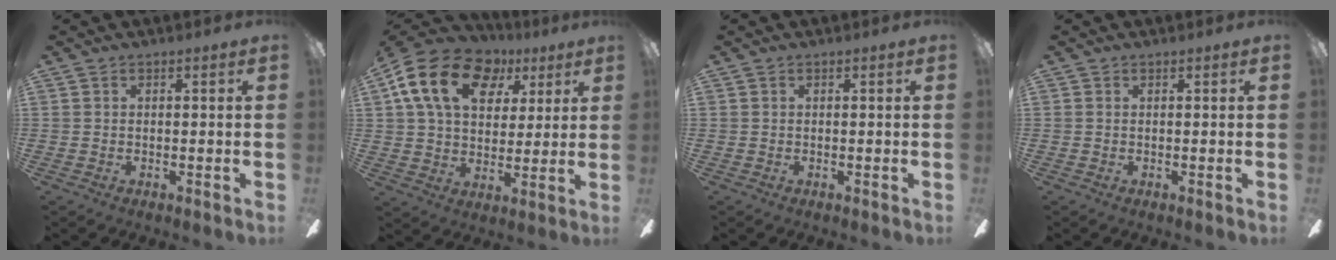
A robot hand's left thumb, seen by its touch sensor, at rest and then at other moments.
{"total": 18.6, "force": [8.3, 12.6, 10.8], "torque": [-0.193, -0.014, 0.149]}
{"total": 0.0}
{"total": 0.0}